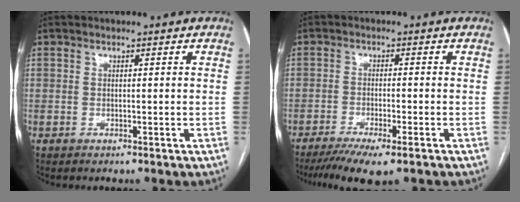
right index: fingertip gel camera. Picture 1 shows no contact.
{"total": 8.8, "force": [-6.4, 1.2, 5.9], "torque": [-0.091, -0.018, -0.100]}